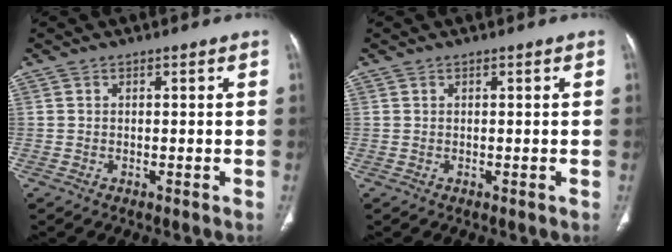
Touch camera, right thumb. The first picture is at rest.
{"total": 0.0}